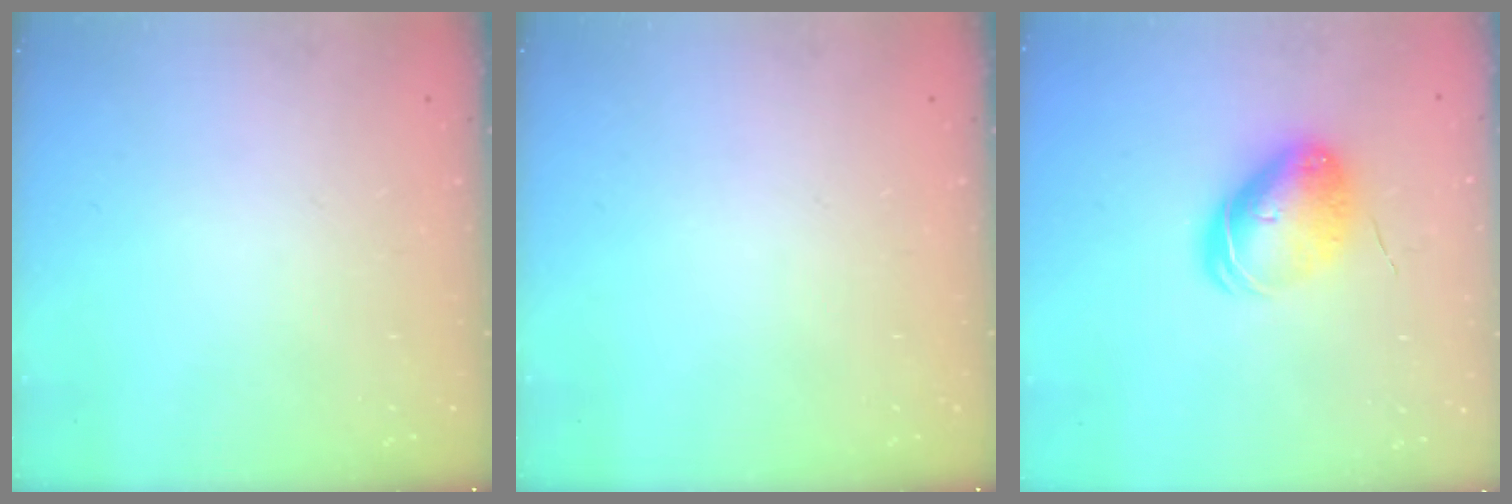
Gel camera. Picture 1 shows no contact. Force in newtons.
{"total": 0.0}
{"total": 9.1, "press": 9.0, "slide": 1.1}